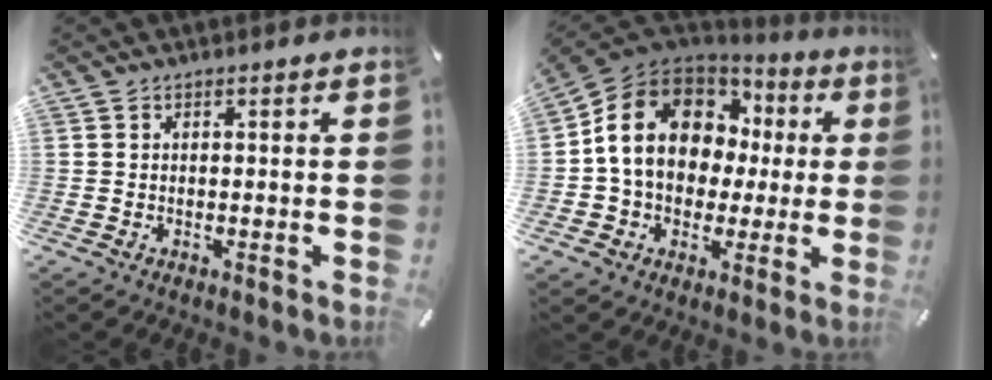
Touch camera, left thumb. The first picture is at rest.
{"total": 15.9, "force": [2.7, 12.9, 8.9], "torque": [-0.187, -0.005, 0.054]}